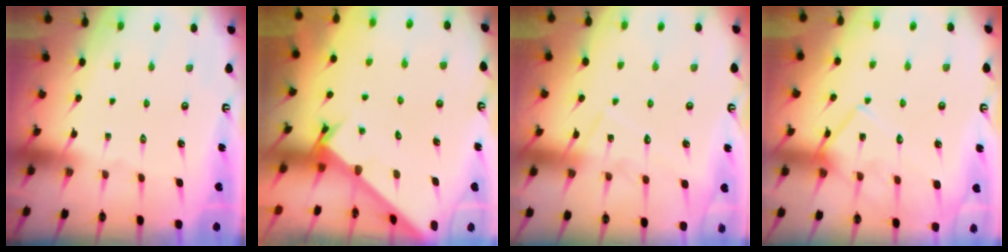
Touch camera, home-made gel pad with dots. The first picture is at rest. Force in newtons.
{"total": 2.5, "press": 2.5, "slide": 0.1}
{"total": 10.7, "press": 10.7, "slide": 0.9}
{"total": 14.1, "press": 14.1, "slide": 1.1}